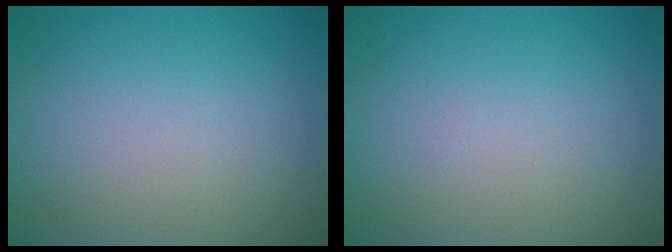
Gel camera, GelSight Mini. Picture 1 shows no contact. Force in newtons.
{"total": 0.0}